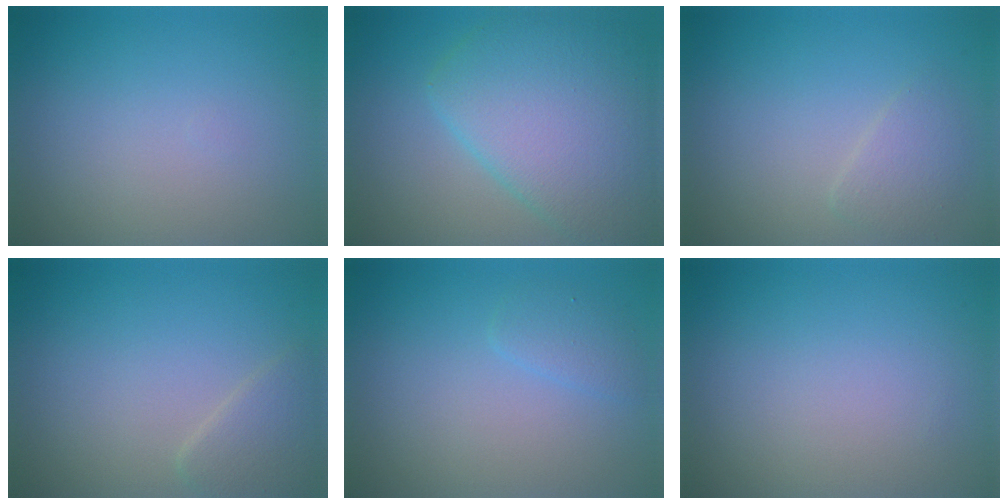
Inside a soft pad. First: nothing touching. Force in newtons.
{"total": 8.8, "press": 8.8, "slide": 0.3}
{"total": 1.7, "press": 1.7, "slide": 0.1}
{"total": 2.2, "press": 2.2, "slide": 0.1}
{"total": 1.4, "press": 1.4, "slide": 0.1}
{"total": 0.0}